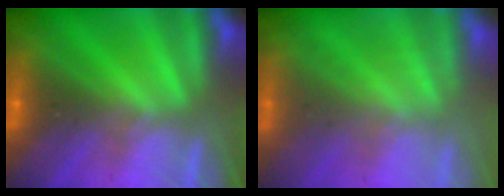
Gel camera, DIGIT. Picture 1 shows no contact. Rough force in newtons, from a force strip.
{"total": 1.9}